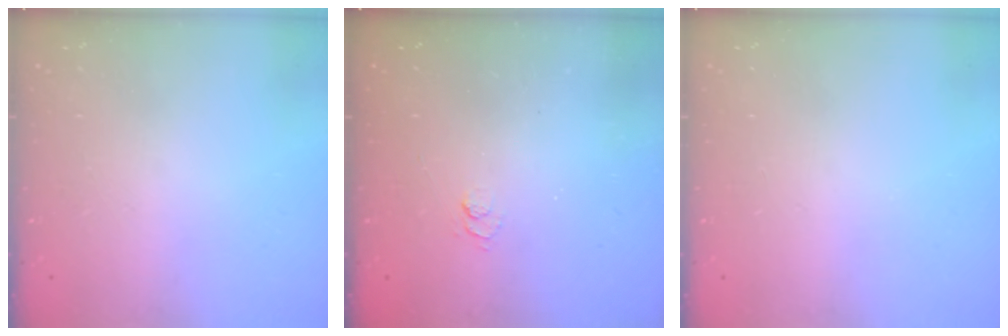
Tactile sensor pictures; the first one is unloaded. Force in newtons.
{"total": 2.7, "press": 2.2, "slide": 1.5}
{"total": 0.0}